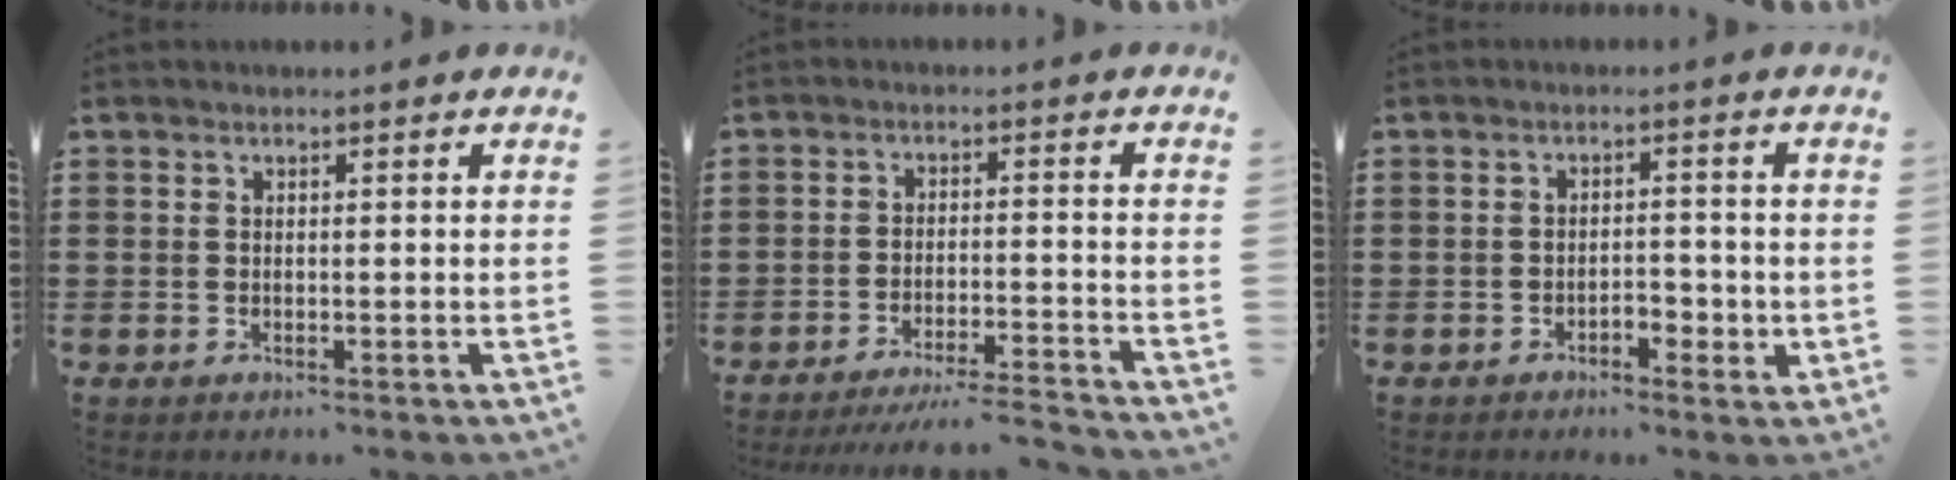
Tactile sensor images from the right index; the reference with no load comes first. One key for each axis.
{"total": 4.8, "fx": -4.5, "fy": -0.4, "fz": 1.6, "tx": -0.034, "ty": -0.014, "tz": -0.090}
{"total": 2.9, "fx": -1.5, "fy": 1.5, "fz": 2.0, "tx": -0.036, "ty": 0.004, "tz": -0.029}